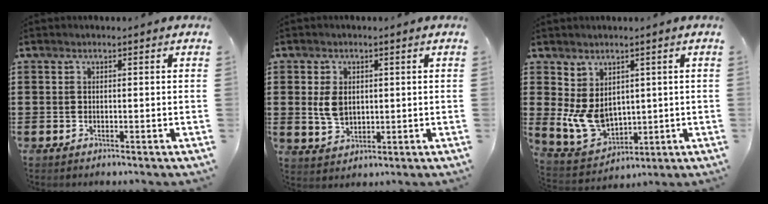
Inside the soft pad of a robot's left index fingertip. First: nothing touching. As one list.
[{"total": 4.4, "force": [0.7, 3.0, 3.2], "torque": [-0.083, 0.003, 0.009]}, {"total": 7.8, "force": [0.9, 6.1, 4.8], "torque": [-0.113, 0.004, 0.020]}]